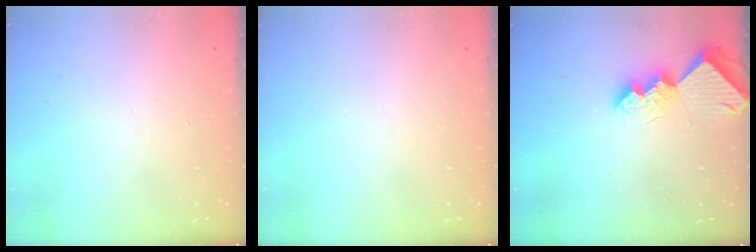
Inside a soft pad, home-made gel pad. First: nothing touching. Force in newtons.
{"total": 0.0}
{"total": 8.6, "press": 8.6, "slide": 0.0}